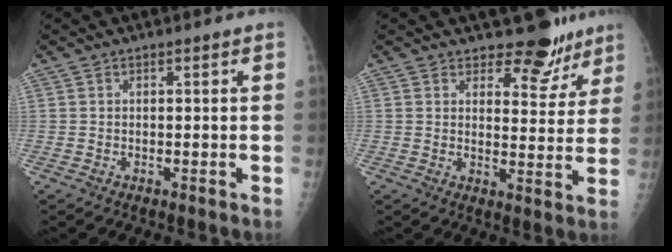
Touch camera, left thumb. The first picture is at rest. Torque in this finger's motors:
{"motor_torque": [0.49, 0.57, -0.47, -0.16, 0.01]}